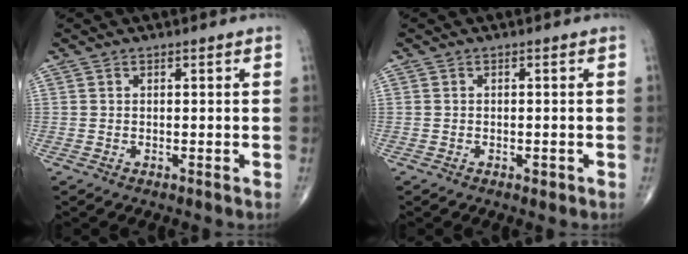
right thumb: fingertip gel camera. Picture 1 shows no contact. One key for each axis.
{"total": 0.9, "fx": -0.4, "fy": 0.6, "fz": 0.5, "tx": -0.006, "ty": -0.001, "tz": -0.006}